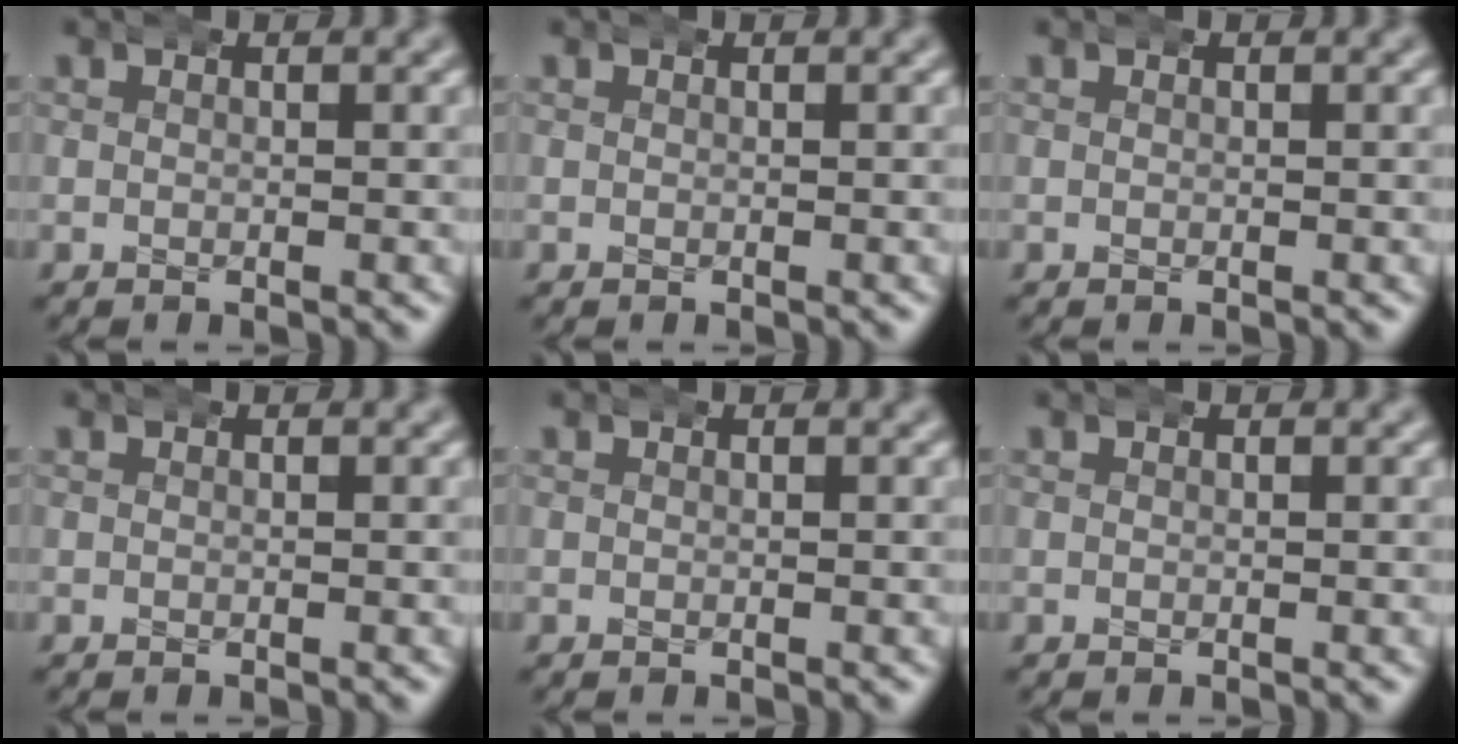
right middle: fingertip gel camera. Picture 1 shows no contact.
{"total": 0.0}
{"total": 0.0}
{"total": 0.0}
{"total": 0.0}
{"total": 0.0}